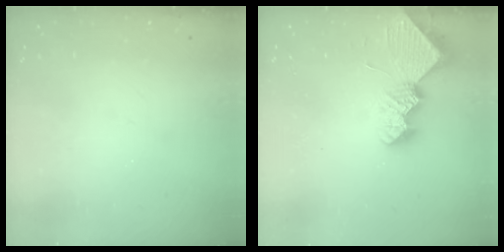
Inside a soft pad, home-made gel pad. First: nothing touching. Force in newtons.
{"total": 8.7, "press": 8.7, "slide": 0.6}